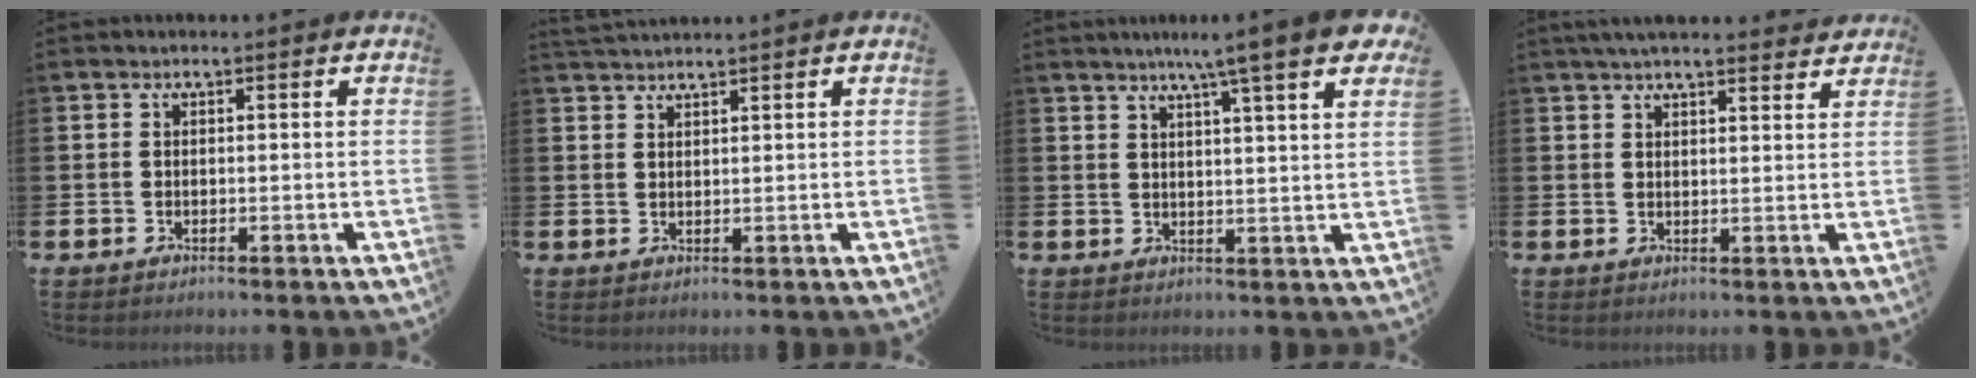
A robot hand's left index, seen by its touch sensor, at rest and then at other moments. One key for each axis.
{"total": 1.9, "fx": 1.9, "fy": 0.0, "fz": 0.0, "tx": -0.003, "ty": -0.006, "tz": 0.036}
{"total": 7.7, "fx": 6.3, "fy": 0.2, "fz": 4.4, "tx": -0.076, "ty": -0.027, "tz": 0.104}
{"total": 3.9, "fx": 3.8, "fy": 0.5, "fz": 1.1, "tx": -0.029, "ty": -0.012, "tz": 0.069}